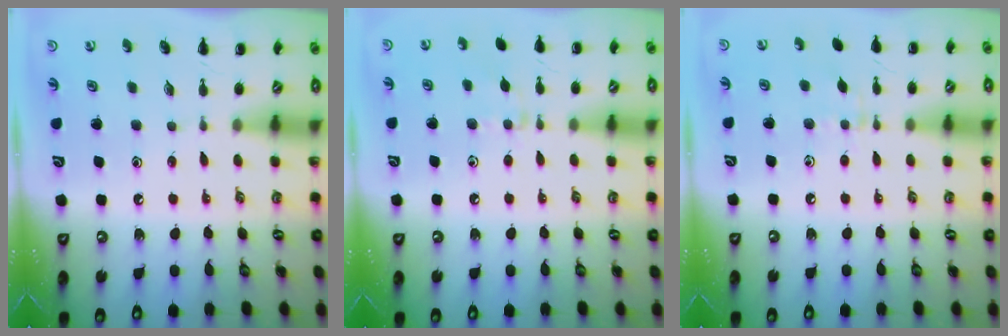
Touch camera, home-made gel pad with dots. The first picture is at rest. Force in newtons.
{"total": 6.4, "press": 6.0, "slide": 2.3}
{"total": 5.8, "press": 5.4, "slide": 1.9}